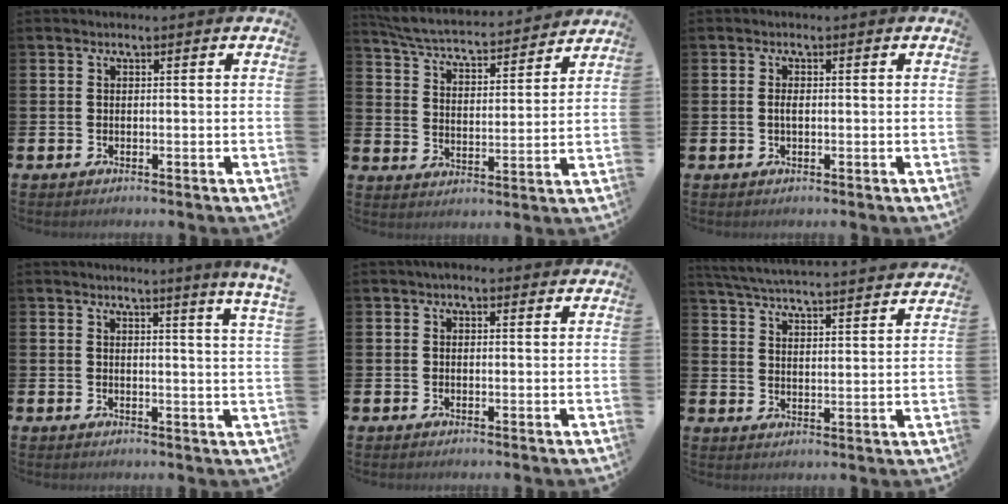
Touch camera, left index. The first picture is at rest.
{"total": 5.7, "force": [5.5, 0.8, 1.3], "torque": [-0.052, -0.048, 0.092]}
{"total": 1.2, "force": [-0.1, 0.5, 1.1], "torque": [-0.024, 0.005, -0.002]}
{"total": 2.6, "force": [2.4, -0.9, 0.6], "torque": [0.001, -0.024, 0.039]}
{"total": 1.4, "force": [1.0, 0.8, 0.4], "torque": [0.003, 0.005, 0.015]}
{"total": 5.8, "force": [5.7, 0.0, 1.1], "torque": [-0.044, -0.045, 0.099]}